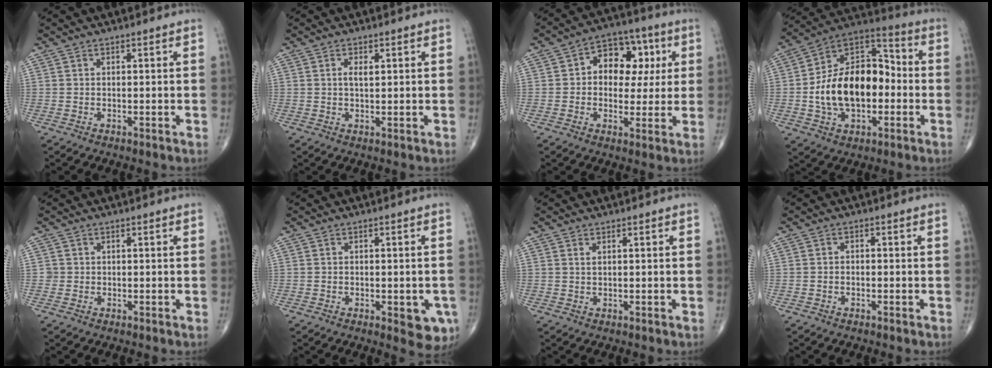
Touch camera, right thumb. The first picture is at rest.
{"total": 2.2, "force": [0.6, 1.0, 1.9], "torque": [-0.031, -0.001, 0.010]}
{"total": 12.4, "force": [2.3, 8.8, 8.5], "torque": [-0.065, 0.018, 0.026]}
{"total": 20.0, "force": [-2.0, 12.4, 15.6], "torque": [-0.239, 0.038, -0.037]}
{"total": 1.0, "force": [-0.1, 1.0, 0.0], "torque": [0.007, 0.005, -0.004]}
{"total": 6.2, "force": [-2.1, 2.7, 5.2], "torque": [-0.045, -0.002, -0.020]}
{"total": 0.7, "force": [0.3, 0.2, 0.5], "torque": [-0.009, 0.003, 0.007]}
{"total": 1.0, "force": [-0.4, 0.7, 0.6], "torque": [-0.008, 0.005, -0.008]}